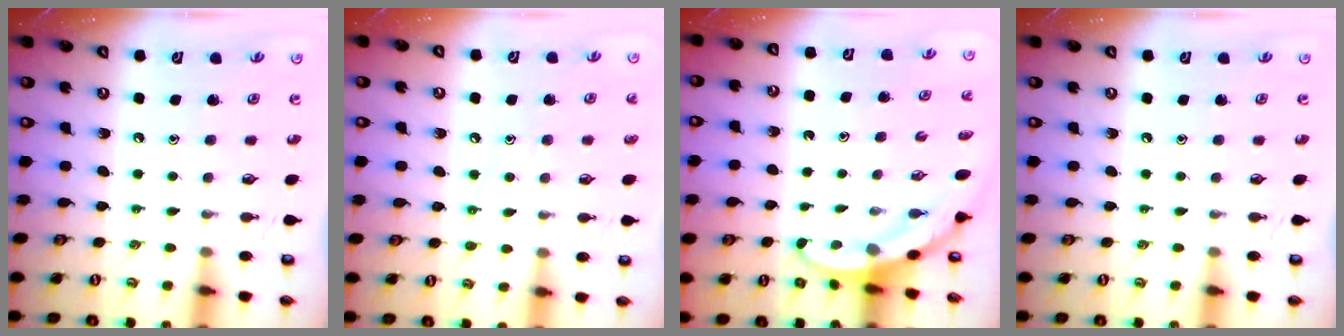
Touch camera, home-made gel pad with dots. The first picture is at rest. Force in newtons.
{"total": 6.7, "press": 6.7, "slide": 0.4}
{"total": 3.2, "press": 3.2, "slide": 0.2}
{"total": 0.0}